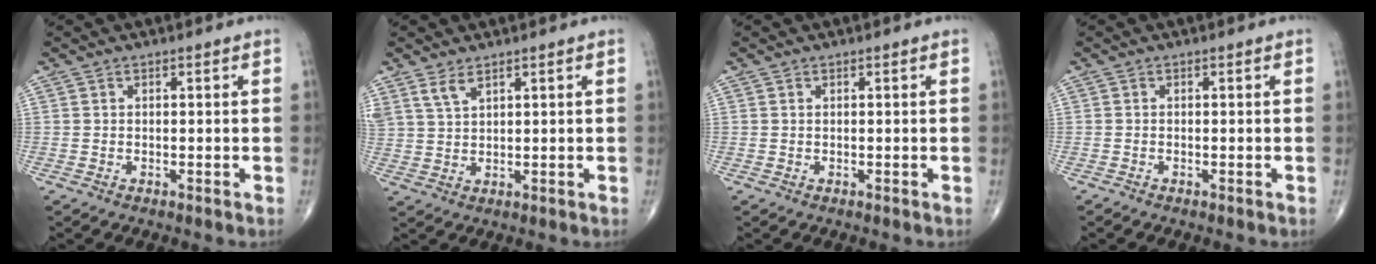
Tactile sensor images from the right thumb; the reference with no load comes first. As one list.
[{"total": 3.4, "force": [2.5, 1.2, 2.0], "torque": [-0.042, -0.009, 0.058]}, {"total": 0.0}, {"total": 0.0}]